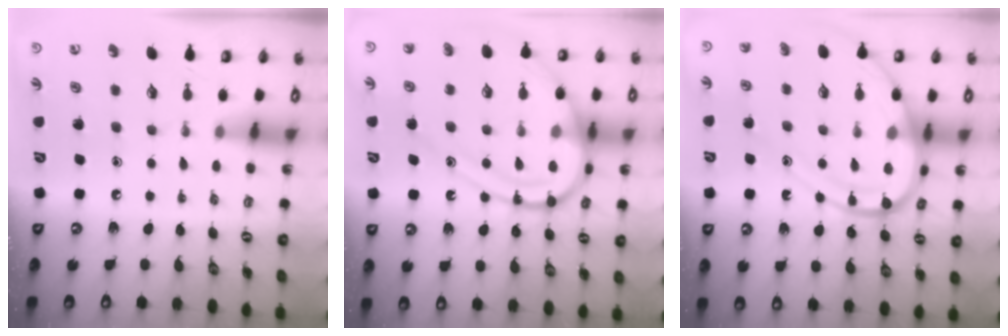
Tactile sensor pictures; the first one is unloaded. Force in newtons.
{"total": 17.2, "press": 17.1, "slide": 1.7}
{"total": 13.7, "press": 13.6, "slide": 1.6}